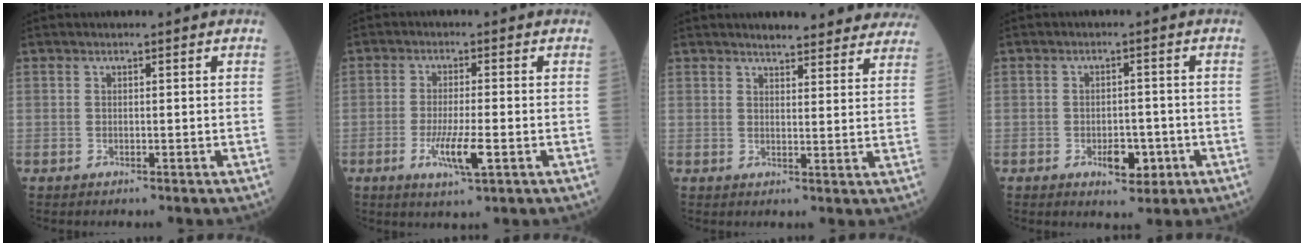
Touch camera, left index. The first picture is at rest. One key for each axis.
{"total": 5.8, "fx": -2.1, "fy": 0.5, "fz": 5.4, "tx": -0.104, "ty": -0.011, "tz": -0.036}
{"total": 14.0, "fx": 13.0, "fy": 2.8, "fz": 4.3, "tx": -0.025, "ty": -0.003, "tz": 0.135}
{"total": 4.4, "fx": -1.9, "fy": 2.3, "fz": 3.3, "tx": -0.044, "ty": 0.003, "tz": -0.020}